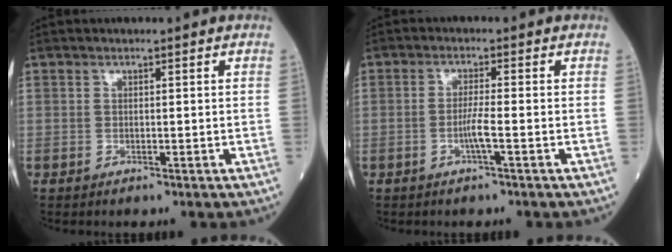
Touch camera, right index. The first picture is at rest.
{"total": 2.6, "force": [-1.0, -0.4, 2.4], "torque": [-0.049, -0.002, -0.018]}